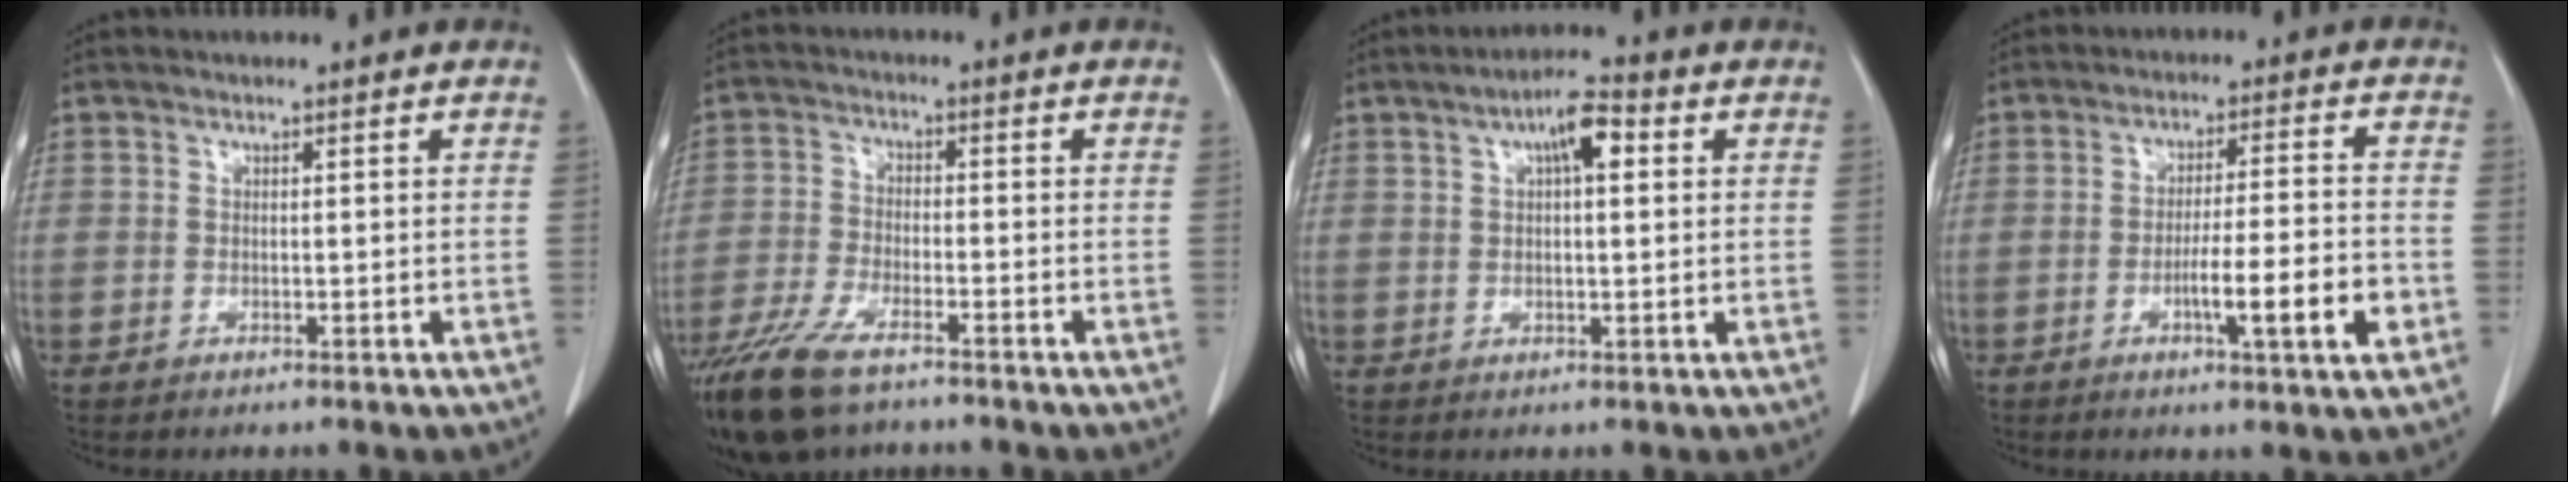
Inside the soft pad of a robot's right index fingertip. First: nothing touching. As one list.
[{"total": 11.1, "force": [-8.2, 3.5, 6.7], "torque": [-0.130, -0.023, -0.149]}, {"total": 5.2, "force": [1.7, 1.4, 4.7], "torque": [-0.084, 0.016, 0.026]}, {"total": 9.3, "force": [-3.3, 0.2, 8.7], "torque": [-0.137, -0.004, -0.054]}]